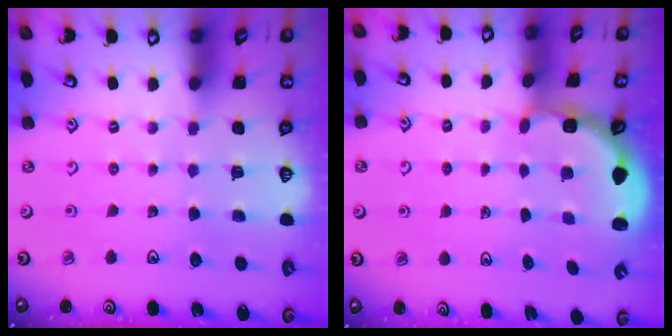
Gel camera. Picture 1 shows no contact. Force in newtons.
{"total": 2.7, "press": 2.4, "slide": 1.4}